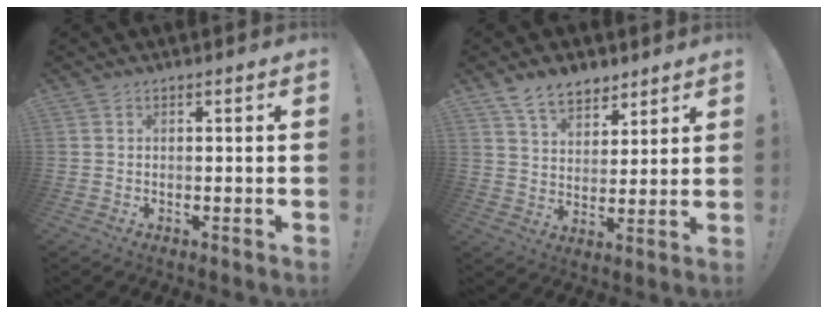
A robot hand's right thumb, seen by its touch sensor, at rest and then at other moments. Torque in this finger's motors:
{"motor_torque": [0.21, 1.67, 0.82, 0.65, -0.01]}